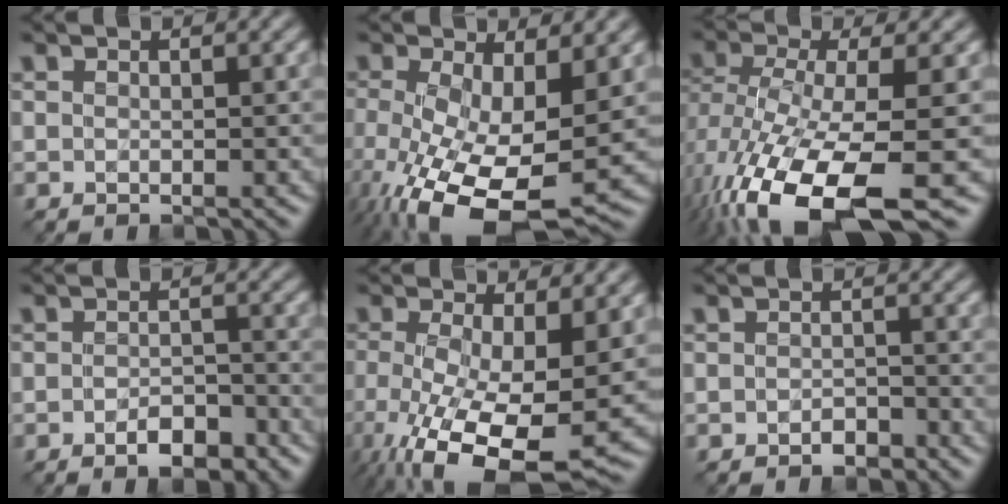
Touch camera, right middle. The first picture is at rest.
{"total": 12.9, "force": [-3.1, 5.7, 11.1], "torque": [-0.217, -0.042, -0.038]}
{"total": 12.7, "force": [-5.5, 4.5, 10.6], "torque": [-0.216, -0.030, -0.086]}
{"total": 3.3, "force": [-1.8, 1.5, 2.3], "torque": [-0.034, 0.001, -0.028]}
{"total": 13.0, "force": [-4.1, 5.3, 11.1], "torque": [-0.203, -0.039, -0.055]}
{"total": 1.3, "force": [-0.9, 0.7, 0.7], "torque": [-0.011, 0.002, -0.015]}